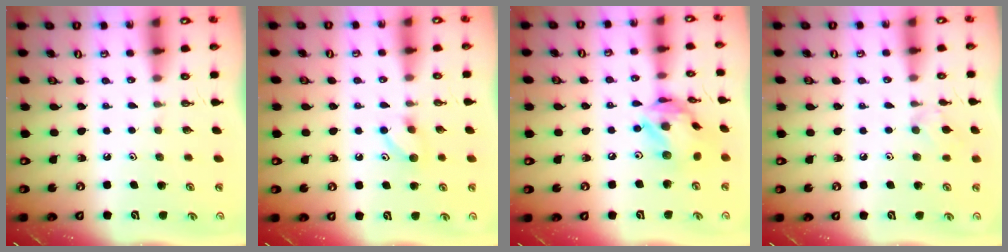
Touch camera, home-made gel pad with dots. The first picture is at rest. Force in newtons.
{"total": 6.1, "press": 6.0, "slide": 0.9}
{"total": 15.7, "press": 15.6, "slide": 1.6}
{"total": 6.0, "press": 5.9, "slide": 1.0}